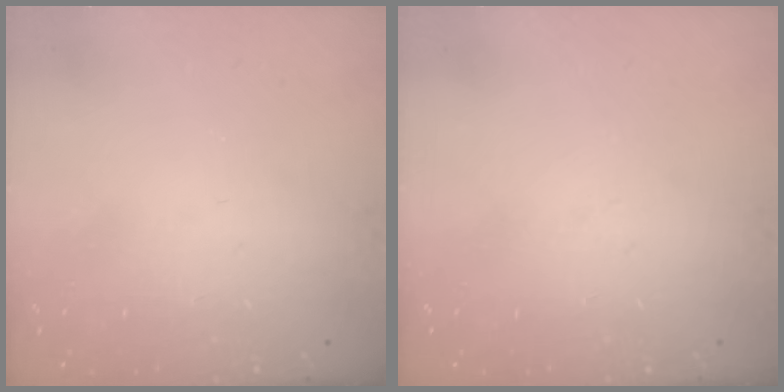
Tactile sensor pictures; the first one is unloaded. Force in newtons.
{"total": 0.0}